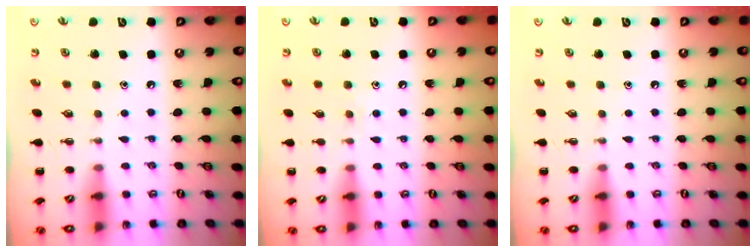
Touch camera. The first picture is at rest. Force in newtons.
{"total": 5.3, "press": 5.1, "slide": 1.1}
{"total": 0.0}